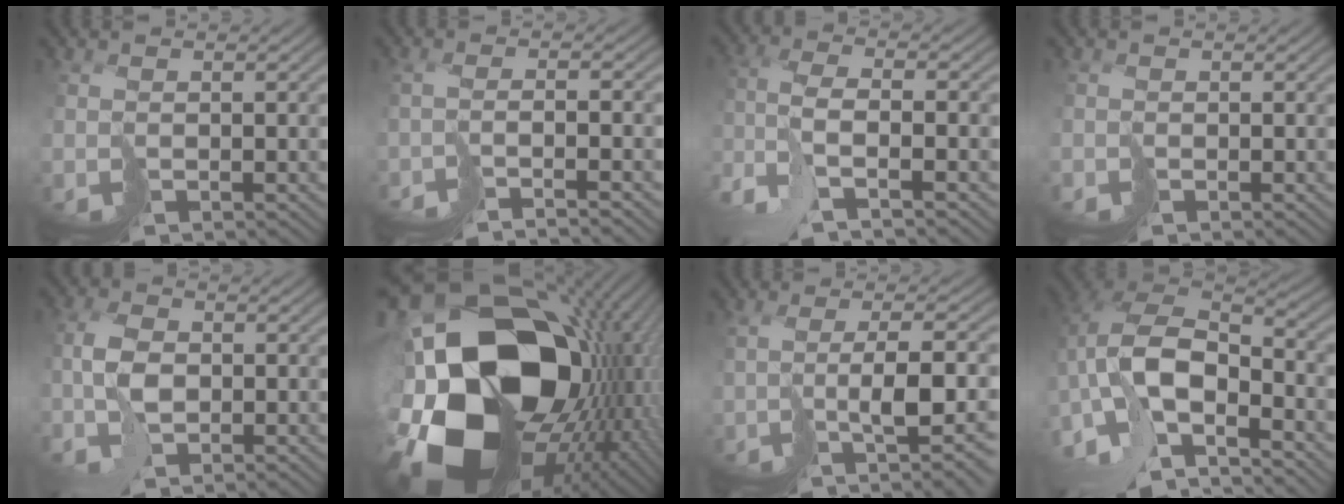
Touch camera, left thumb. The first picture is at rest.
{"total": 4.5, "force": [-3.7, -0.4, 2.5], "torque": [-0.036, -0.004, -0.063]}
{"total": 7.7, "force": [-4.8, 1.2, 5.9], "torque": [-0.131, -0.006, -0.098]}
{"total": 0.7, "force": [-0.6, 0.0, -0.4], "torque": [0.016, -0.001, -0.015]}
{"total": 4.4, "force": [-0.7, 2.6, 3.4], "torque": [-0.078, 0.005, -0.019]}
{"total": 23.0, "force": [-1.4, 15.8, 16.5], "torque": [-0.339, -0.023, -0.012]}
{"total": 7.4, "force": [-1.1, 1.3, 7.3], "torque": [-0.117, -0.004, -0.014]}
{"total": 13.3, "force": [-6.3, 6.5, 9.8], "torque": [-0.226, -0.014, -0.119]}